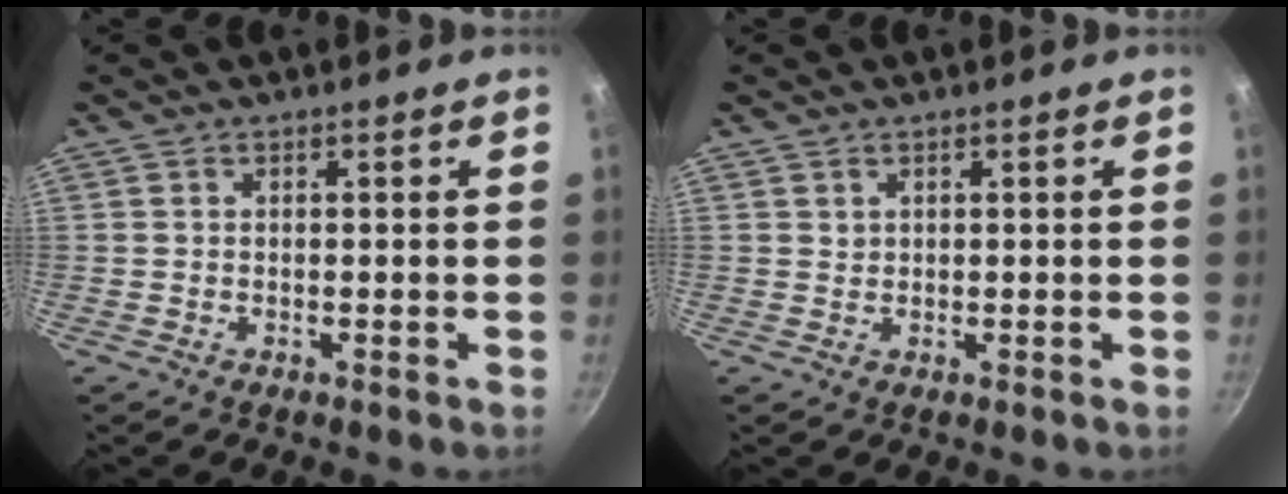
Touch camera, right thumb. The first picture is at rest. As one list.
[{"total": 0.6, "force": [0.5, 0.4, 0.1], "torque": [-0.001, -0.003, 0.010]}]